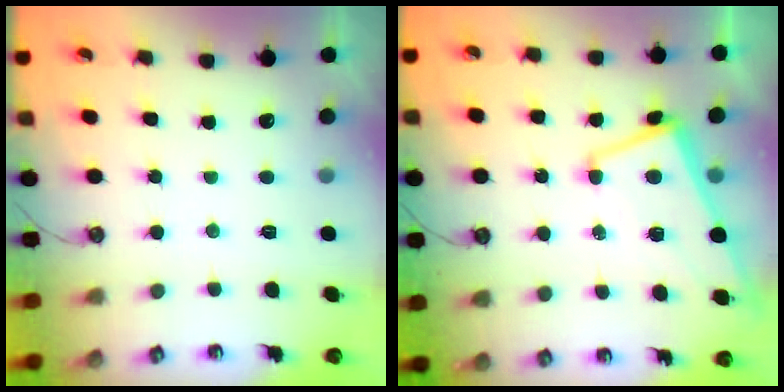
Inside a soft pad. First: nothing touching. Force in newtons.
{"total": 1.5, "press": 1.2, "slide": 0.8}